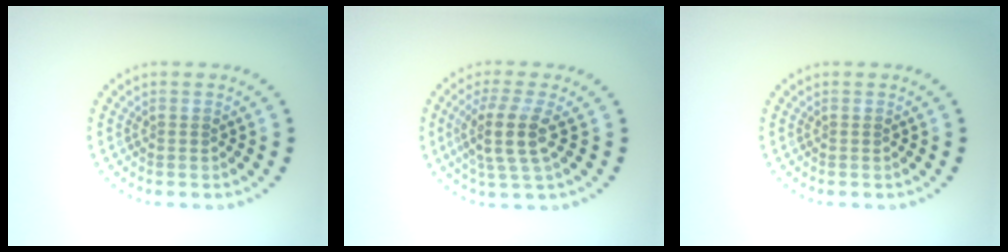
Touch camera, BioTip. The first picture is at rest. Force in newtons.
{"total": 3.9, "press": 3.1, "slide": 2.4}
{"total": 0.0}